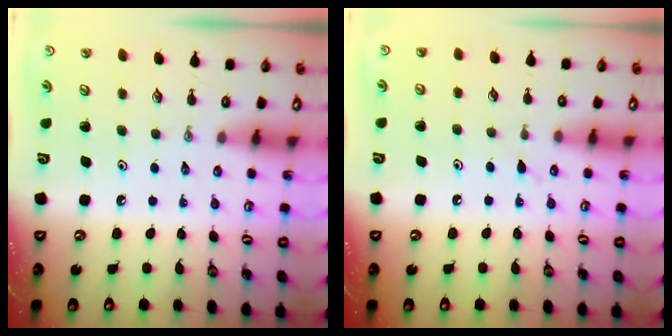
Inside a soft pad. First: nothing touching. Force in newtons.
{"total": 7.3, "press": 7.3, "slide": 0.7}